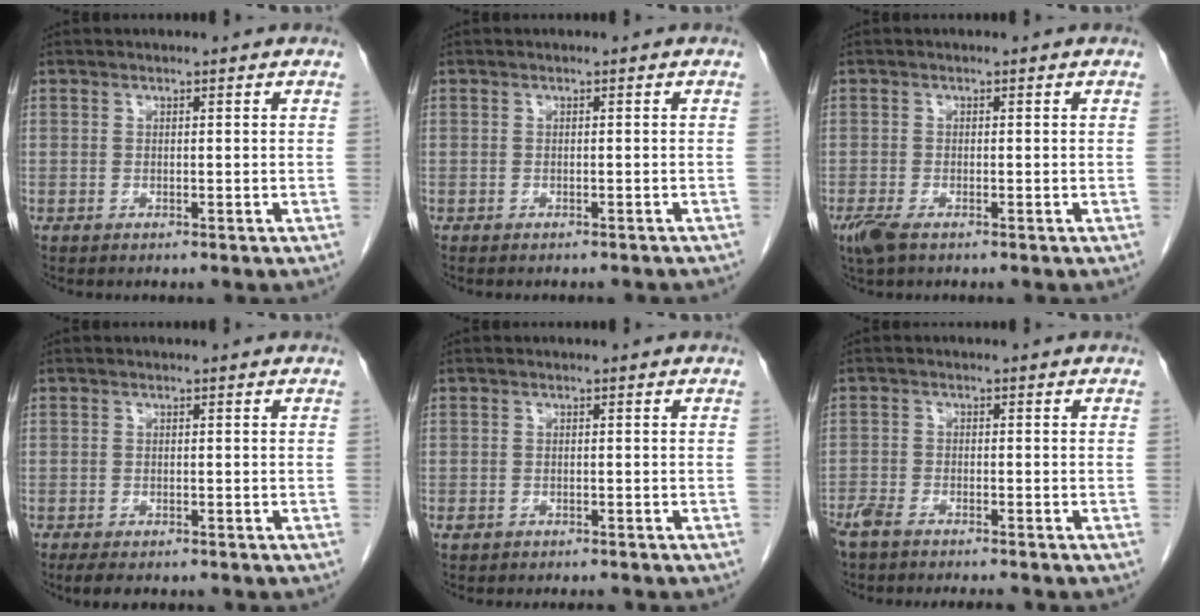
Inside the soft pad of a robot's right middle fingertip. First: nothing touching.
{"total": 5.4, "force": [-4.9, 1.3, 1.9], "torque": [-0.024, -0.007, -0.052]}
{"total": 3.0, "force": [-1.9, 0.9, 2.1], "torque": [-0.053, -0.010, -0.034]}
{"total": 3.7, "force": [-2.9, 1.3, 2.0], "torque": [-0.032, -0.010, -0.039]}
{"total": 2.4, "force": [-1.9, 1.0, 1.0], "torque": [-0.018, -0.003, -0.021]}
{"total": 8.0, "force": [-6.9, 1.5, 3.7], "torque": [-0.062, -0.007, -0.111]}